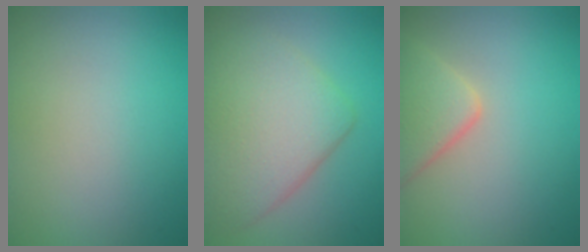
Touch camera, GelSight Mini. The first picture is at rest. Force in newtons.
{"total": 6.6, "press": 6.6, "slide": 0.3}
{"total": 4.0, "press": 4.0, "slide": 0.2}